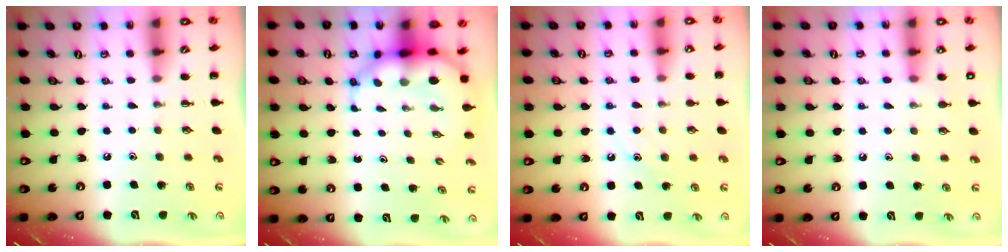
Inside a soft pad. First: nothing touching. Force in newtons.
{"total": 7.6, "press": 7.1, "slide": 2.5}
{"total": 9.2, "press": 9.1, "slide": 1.5}
{"total": 5.7, "press": 5.5, "slide": 1.4}